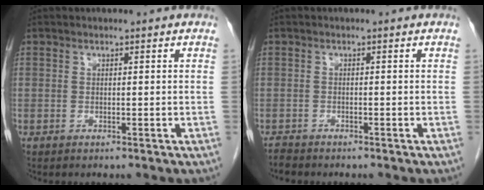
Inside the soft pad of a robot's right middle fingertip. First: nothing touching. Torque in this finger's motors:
{"motor_torque": [-0.05, -0.18, -0.02, -0.02]}